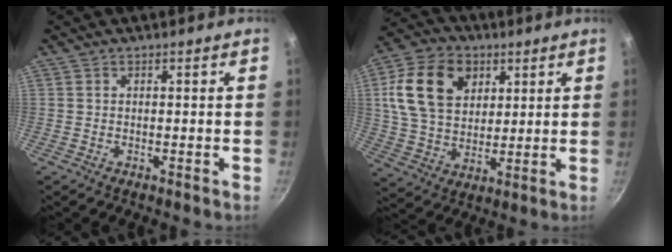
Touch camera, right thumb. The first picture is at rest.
{"total": 16.5, "force": [5.3, 11.9, 10.1], "torque": [-0.168, -0.004, 0.092]}